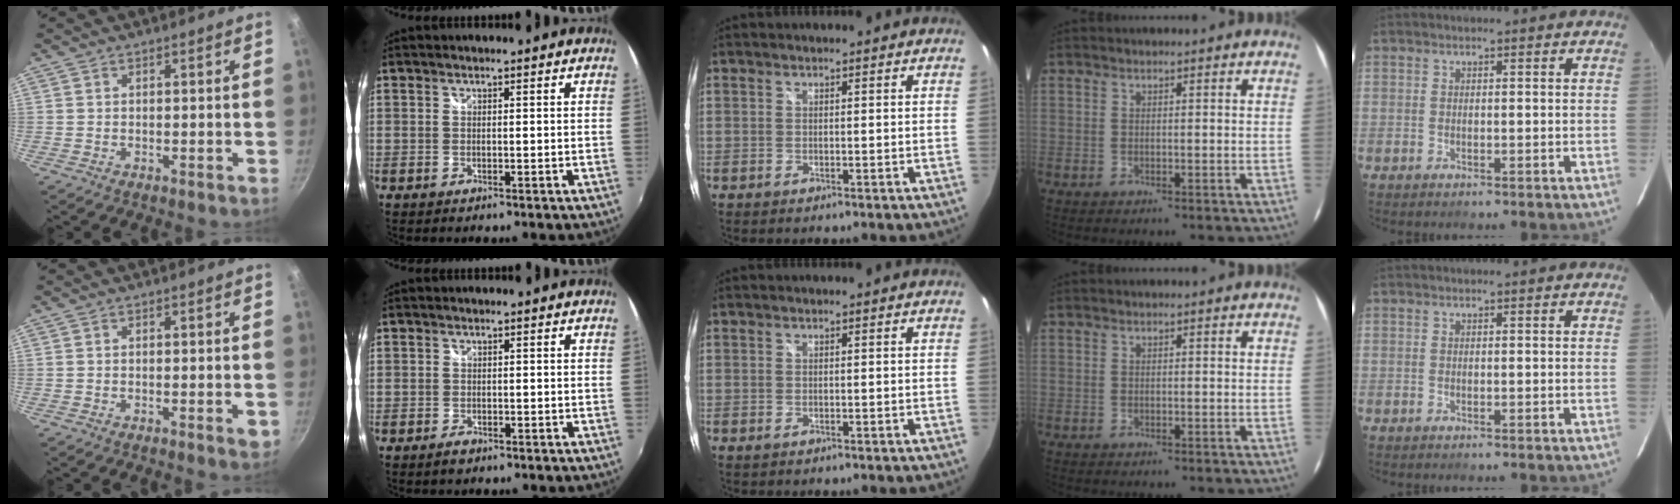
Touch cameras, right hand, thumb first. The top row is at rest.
{"thumb": {"total": 2.1, "force": [-0.8, 0.6, 1.9], "torque": [-0.028, 0.002, -0.014]}, "index": {"total": 1.7, "force": [-1.0, 1.2, 0.5], "torque": [-0.012, -0.002, -0.017]}}